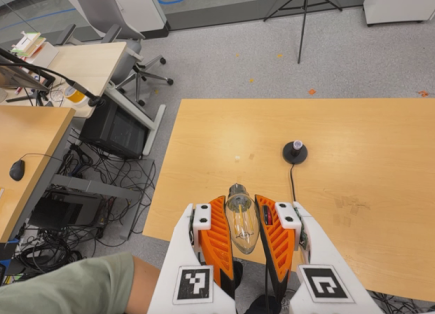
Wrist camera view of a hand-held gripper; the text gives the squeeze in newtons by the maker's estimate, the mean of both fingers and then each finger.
{"total": 19.8, "left": 21.7, "right": 17.9}